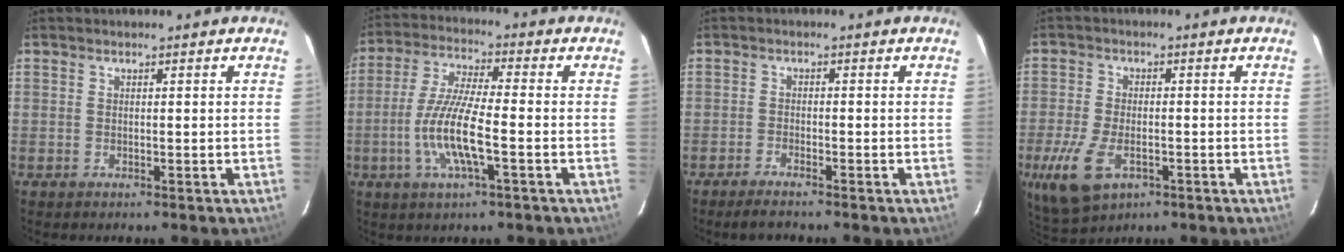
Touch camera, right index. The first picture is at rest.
{"total": 11.1, "force": [-3.2, 1.5, 10.5], "torque": [-0.220, -0.006, -0.064]}
{"total": 2.9, "force": [-2.6, 0.3, 1.2], "torque": [-0.039, -0.006, -0.050]}
{"total": 11.1, "force": [-4.6, 6.0, 8.0], "torque": [-0.193, -0.026, -0.080]}